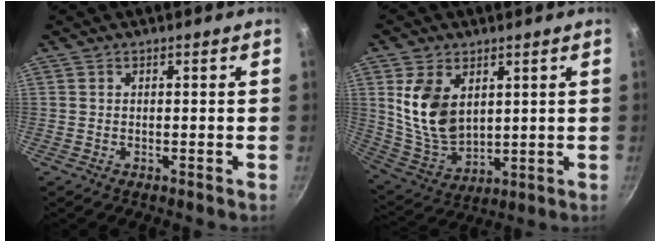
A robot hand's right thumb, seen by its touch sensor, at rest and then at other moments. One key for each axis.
{"total": 12.7, "fx": 3.6, "fy": 8.2, "fz": 8.9, "tx": -0.152, "ty": -0.033, "tz": 0.085}